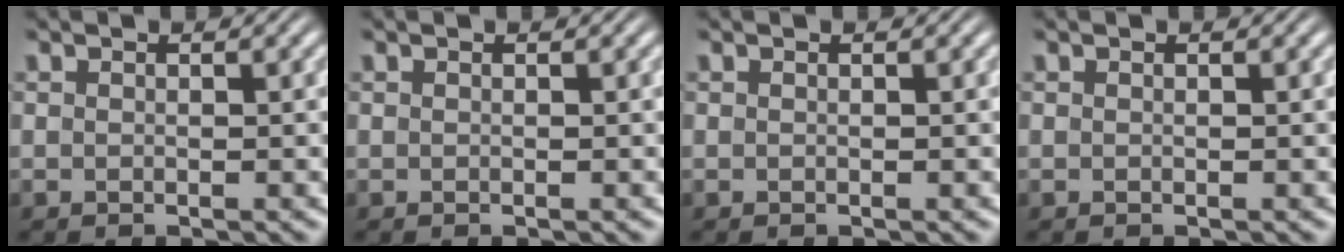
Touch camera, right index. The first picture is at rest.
{"total": 0.0}
{"total": 0.0}
{"total": 0.0}